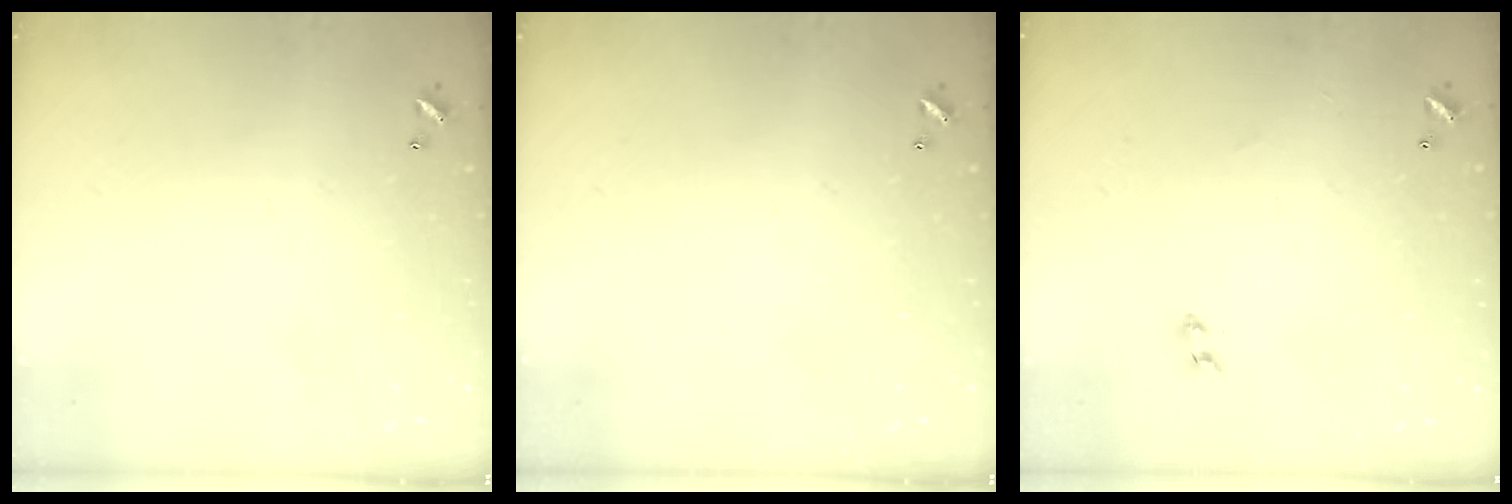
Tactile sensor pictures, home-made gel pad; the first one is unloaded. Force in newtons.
{"total": 0.0}
{"total": 1.1, "press": 0.9, "slide": 0.6}